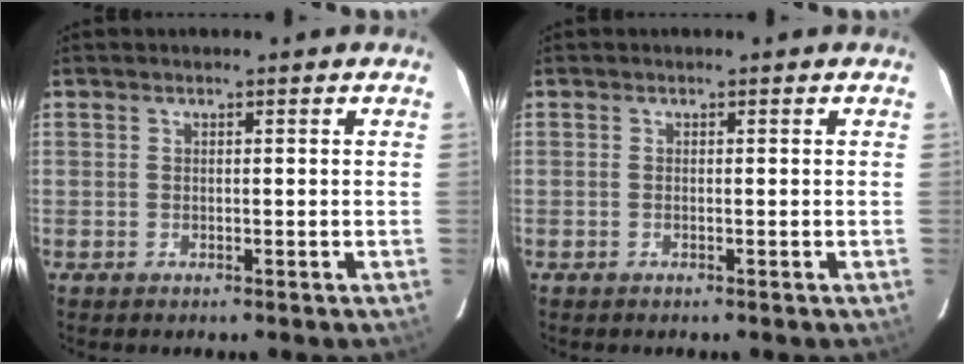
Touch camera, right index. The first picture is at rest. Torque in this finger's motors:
{"motor_torque": [0.08, 0.05, 0.02, 0.01]}